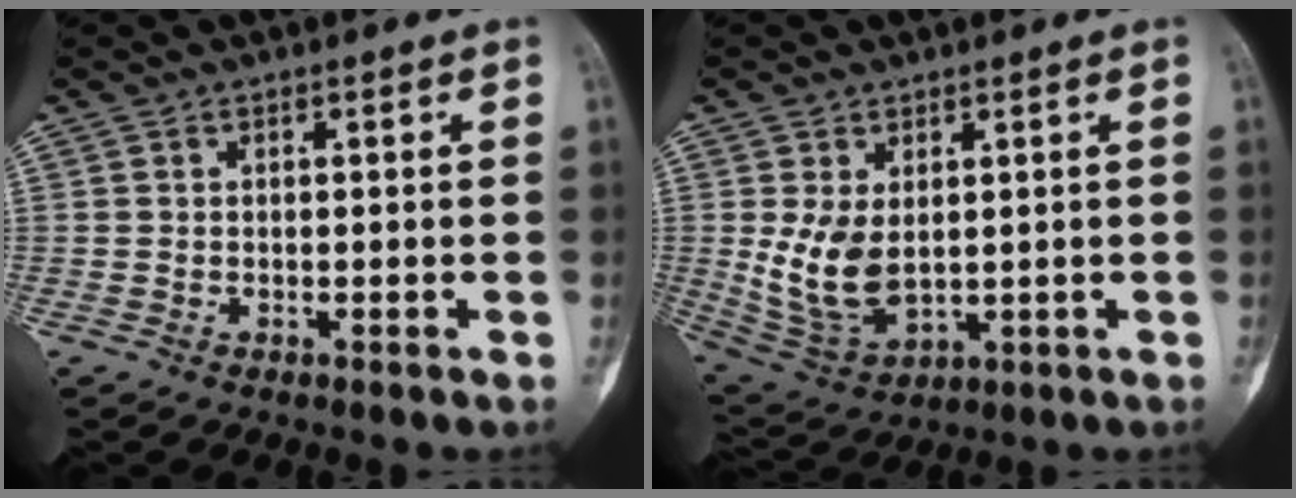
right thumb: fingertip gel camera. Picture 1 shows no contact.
{"total": 9.6, "force": [0.7, 6.0, 7.5], "torque": [-0.135, -0.013, 0.034]}